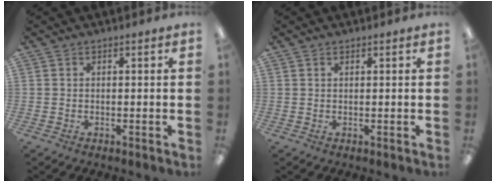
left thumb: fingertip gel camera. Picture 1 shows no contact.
{"total": 0.6, "force": [0.5, 0.2, 0.3], "torque": [-0.007, 0.002, 0.009]}